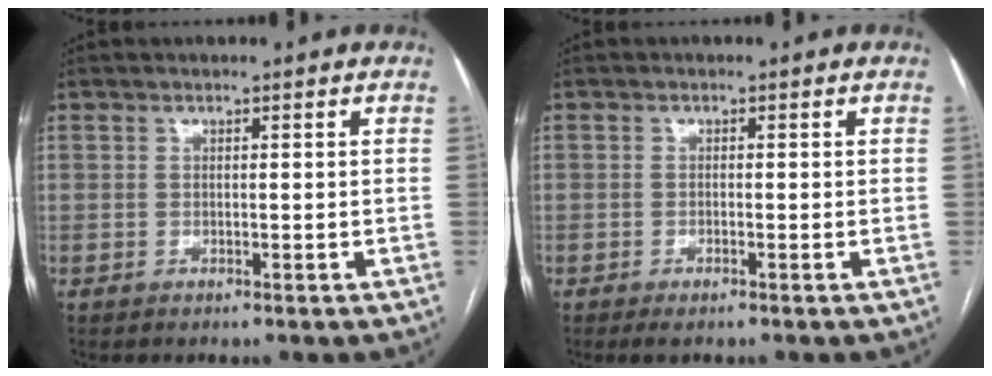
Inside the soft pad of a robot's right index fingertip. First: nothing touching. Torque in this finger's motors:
{"motor_torque": [0.25, -0.08, 0.07, 0.01]}